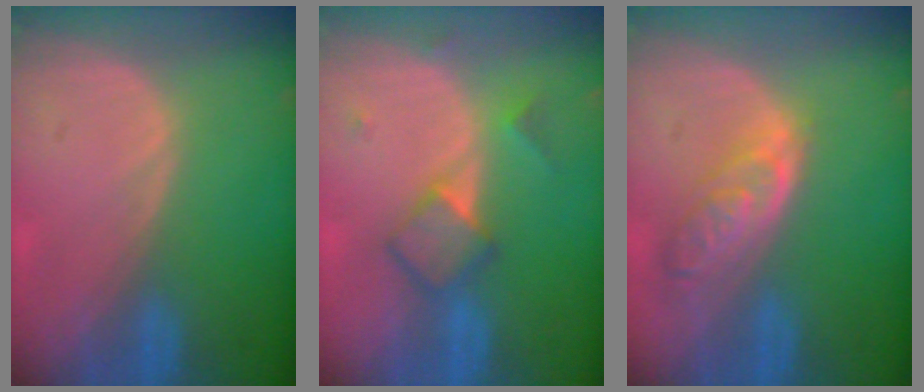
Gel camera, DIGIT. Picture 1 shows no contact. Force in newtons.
{"total": 5.0, "press": 4.9, "slide": 1.0}
{"total": 6.3, "press": 5.7, "slide": 2.8}